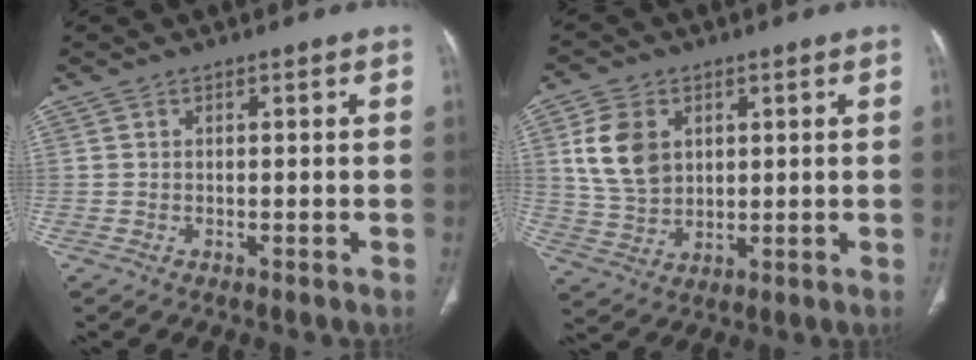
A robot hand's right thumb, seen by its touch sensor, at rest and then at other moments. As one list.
[{"total": 9.6, "force": [2.9, 6.9, 6.0], "torque": [-0.102, -0.010, 0.065]}]